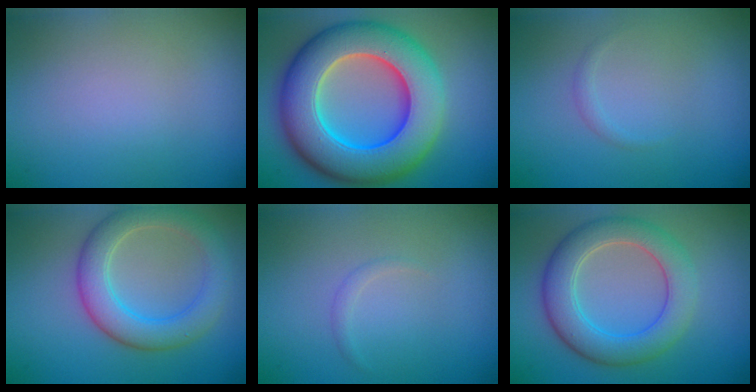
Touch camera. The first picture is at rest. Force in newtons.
{"total": 13.2, "press": 13.1, "slide": 0.3}
{"total": 0.6, "press": 0.6, "slide": 0.0}
{"total": 5.0, "press": 5.0, "slide": 0.5}
{"total": 0.6, "press": 0.6, "slide": 0.0}
{"total": 5.0, "press": 5.0, "slide": 0.4}